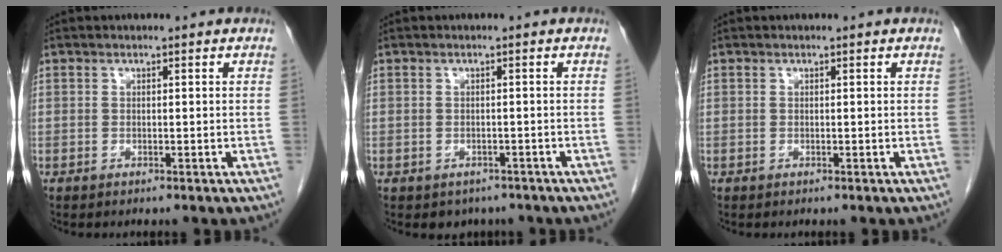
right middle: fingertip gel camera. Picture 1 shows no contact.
{"total": 3.1, "force": [-2.4, 2.0, 0.5], "torque": [-0.004, 0.005, -0.029]}
{"total": 0.0}